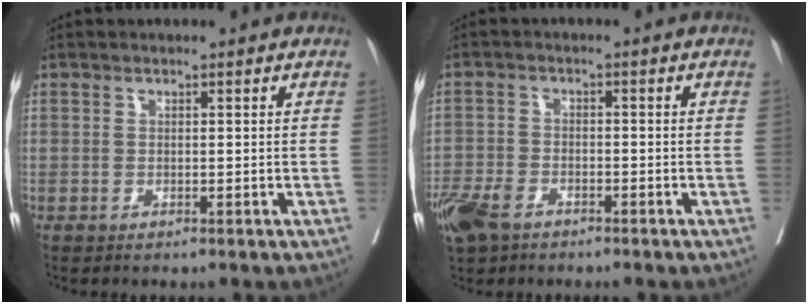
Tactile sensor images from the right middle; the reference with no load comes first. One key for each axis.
{"total": 7.7, "fx": -5.3, "fy": 4.0, "fz": 3.9, "tx": -0.087, "ty": -0.007, "tz": -0.098}